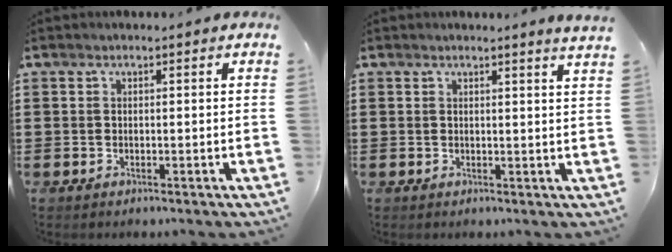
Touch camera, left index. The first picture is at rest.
{"total": 1.4, "force": [1.2, -0.5, 0.5], "torque": [-0.011, -0.004, 0.023]}